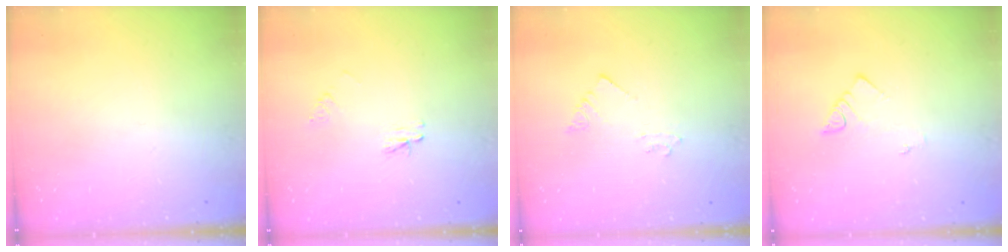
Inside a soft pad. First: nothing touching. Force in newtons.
{"total": 2.9, "press": 2.9, "slide": 0.3}
{"total": 2.3, "press": 2.3, "slide": 0.1}
{"total": 2.5, "press": 2.5, "slide": 0.2}